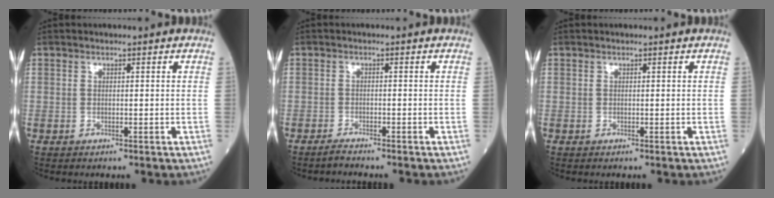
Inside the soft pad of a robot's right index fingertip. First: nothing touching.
{"total": 1.4, "force": [-1.3, -0.1, 0.3], "torque": [-0.012, -0.003, -0.024]}
{"total": 0.0}